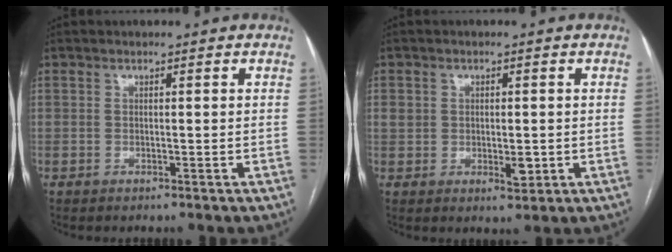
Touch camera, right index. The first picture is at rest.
{"total": 3.9, "force": [-0.2, 2.4, 3.1], "torque": [-0.045, 0.005, 0.006]}